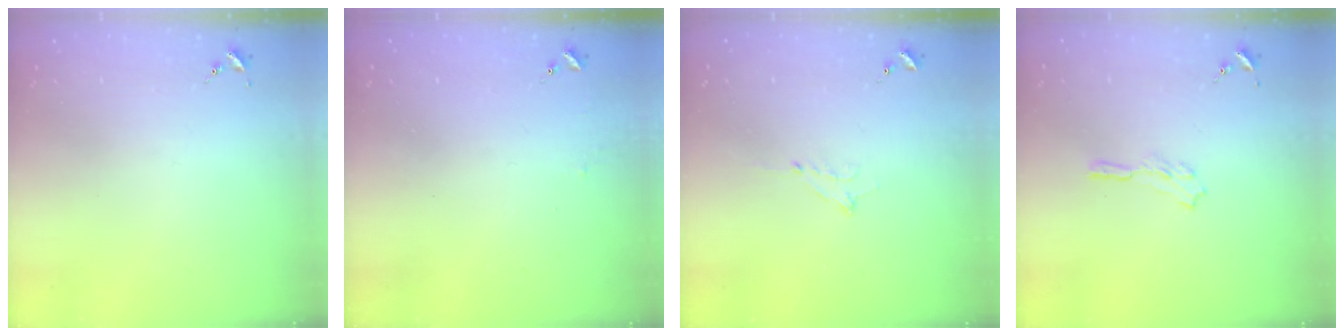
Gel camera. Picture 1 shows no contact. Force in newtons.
{"total": 3.2, "press": 3.2, "slide": 0.3}
{"total": 5.2, "press": 5.2, "slide": 0.3}
{"total": 3.8, "press": 3.8, "slide": 0.3}